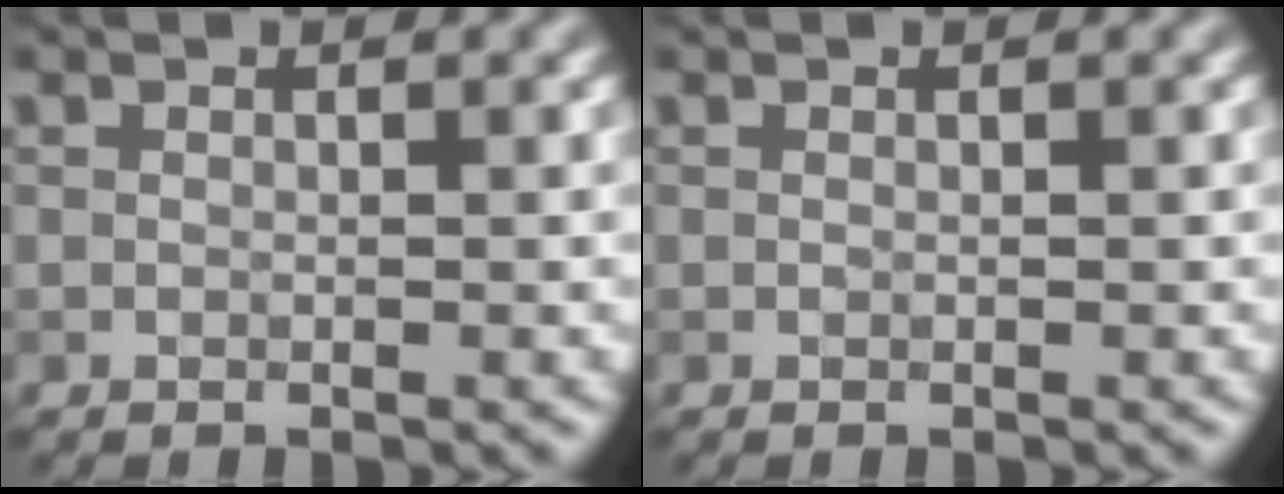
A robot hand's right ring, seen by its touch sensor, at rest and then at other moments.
{"total": 0.0}